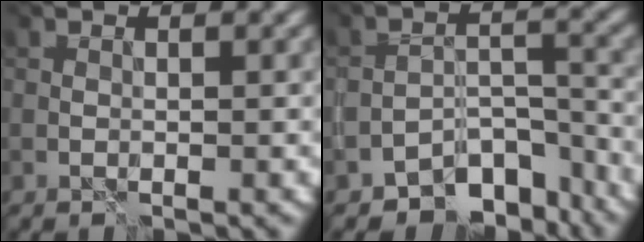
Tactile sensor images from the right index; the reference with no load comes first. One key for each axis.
{"total": 5.6, "fx": -5.1, "fy": 2.0, "fz": 1.1, "tx": 0.002, "ty": -0.007, "tz": -0.087}